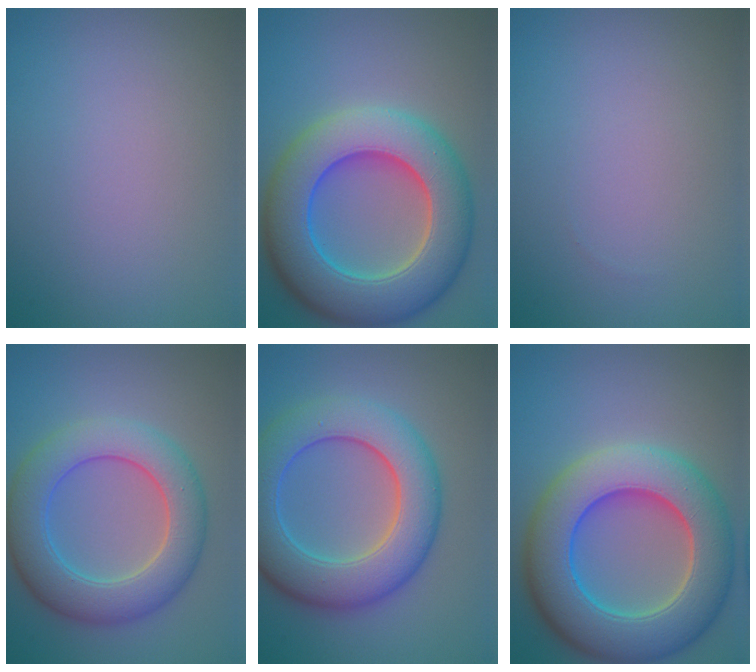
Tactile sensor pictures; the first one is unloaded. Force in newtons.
{"total": 11.9, "press": 11.9, "slide": 0.3}
{"total": 0.0}
{"total": 7.6, "press": 7.6, "slide": 0.1}
{"total": 9.2, "press": 9.2, "slide": 0.1}
{"total": 11.6, "press": 11.6, "slide": 0.7}